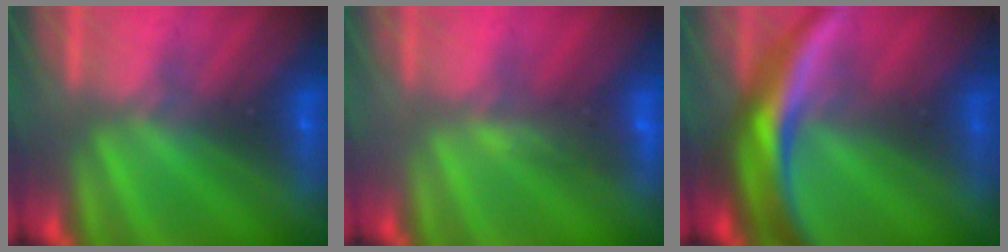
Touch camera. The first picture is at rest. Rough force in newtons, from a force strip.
{"total": 3.9}
{"total": 9.0}